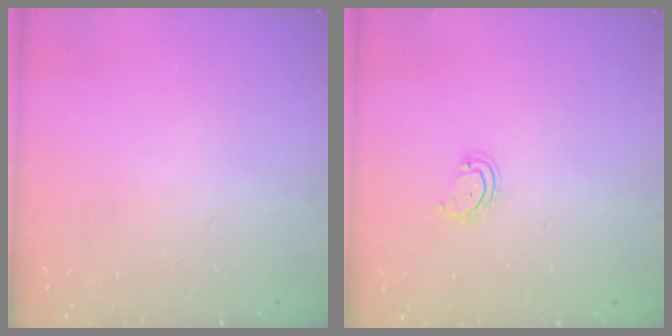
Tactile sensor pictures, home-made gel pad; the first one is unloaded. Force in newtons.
{"total": 2.9, "press": 2.9, "slide": 0.3}